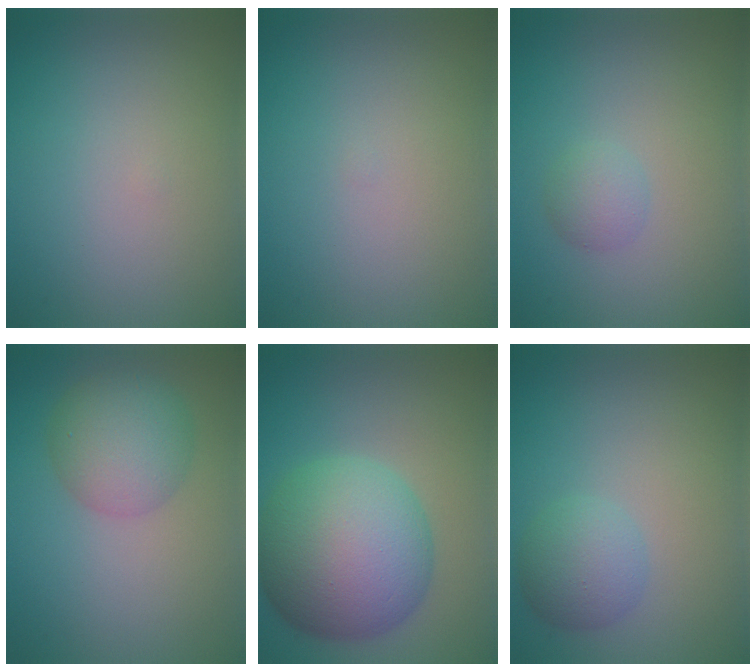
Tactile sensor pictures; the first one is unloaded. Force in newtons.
{"total": 0.0}
{"total": 1.6, "press": 1.6, "slide": 0.0}
{"total": 4.9, "press": 4.9, "slide": 0.2}
{"total": 12.1, "press": 12.1, "slide": 0.1}
{"total": 3.3, "press": 3.3, "slide": 0.2}